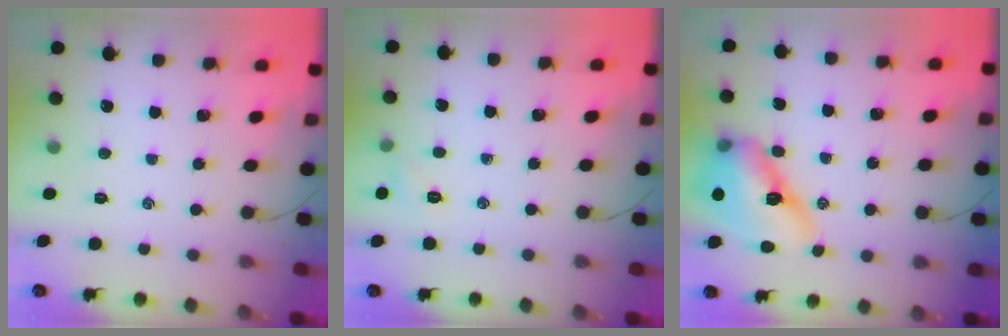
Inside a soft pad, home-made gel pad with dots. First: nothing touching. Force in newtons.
{"total": 4.2, "press": 4.0, "slide": 1.1}
{"total": 15.6, "press": 14.9, "slide": 4.4}